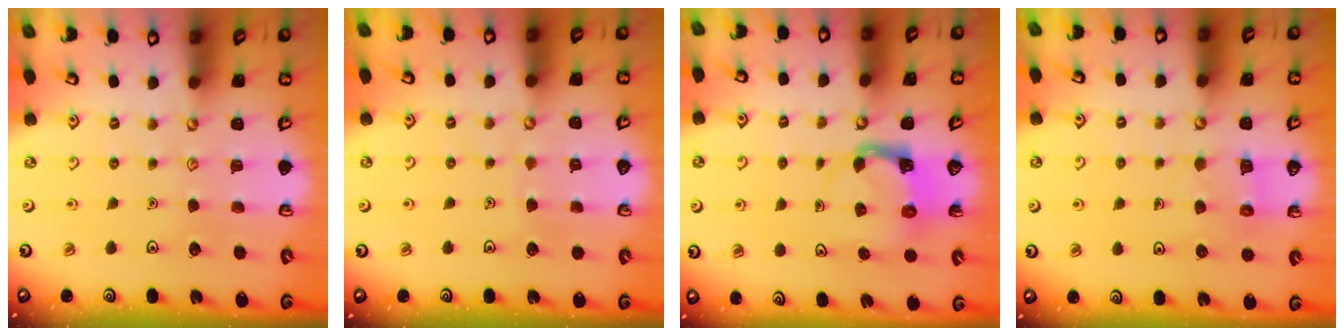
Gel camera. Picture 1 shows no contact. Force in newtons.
{"total": 1.7, "press": 1.7, "slide": 0.1}
{"total": 4.0, "press": 3.9, "slide": 0.7}
{"total": 7.1, "press": 7.1, "slide": 0.4}